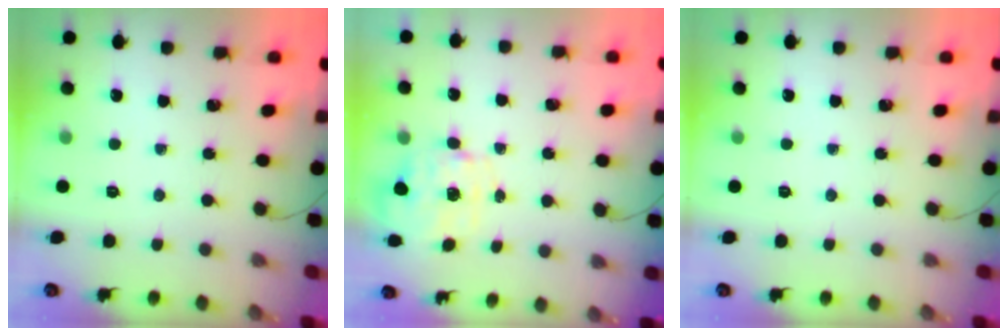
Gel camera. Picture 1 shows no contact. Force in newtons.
{"total": 2.7, "press": 2.6, "slide": 0.9}
{"total": 0.0}